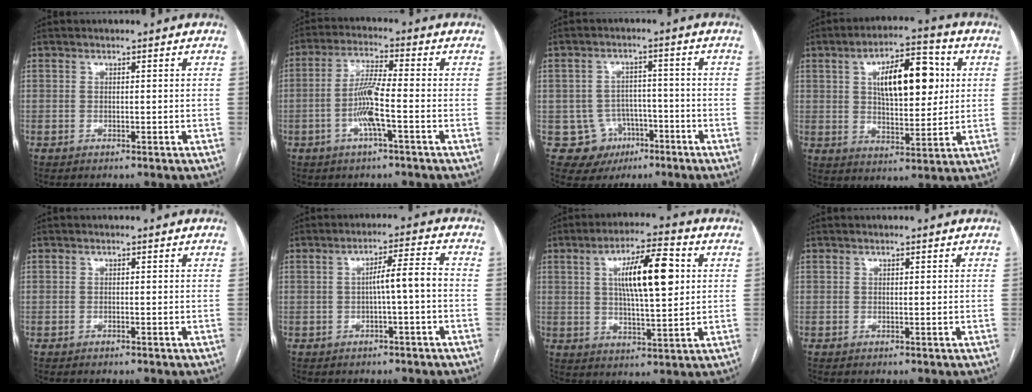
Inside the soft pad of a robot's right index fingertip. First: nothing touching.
{"total": 7.1, "force": [-2.1, 0.4, 6.7], "torque": [-0.138, 0.004, -0.043]}
{"total": 7.0, "force": [-2.8, 6.4, 0.5], "torque": [-0.001, 0.013, -0.034]}
{"total": 13.1, "force": [3.4, 5.3, 11.5], "torque": [-0.184, 0.021, 0.056]}
{"total": 0.0}
{"total": 4.9, "force": [-0.9, -0.1, 4.8], "torque": [-0.075, 0.016, -0.011]}
{"total": 11.9, "force": [2.9, 2.6, 11.3], "torque": [-0.195, 0.013, 0.047]}
{"total": 0.0}